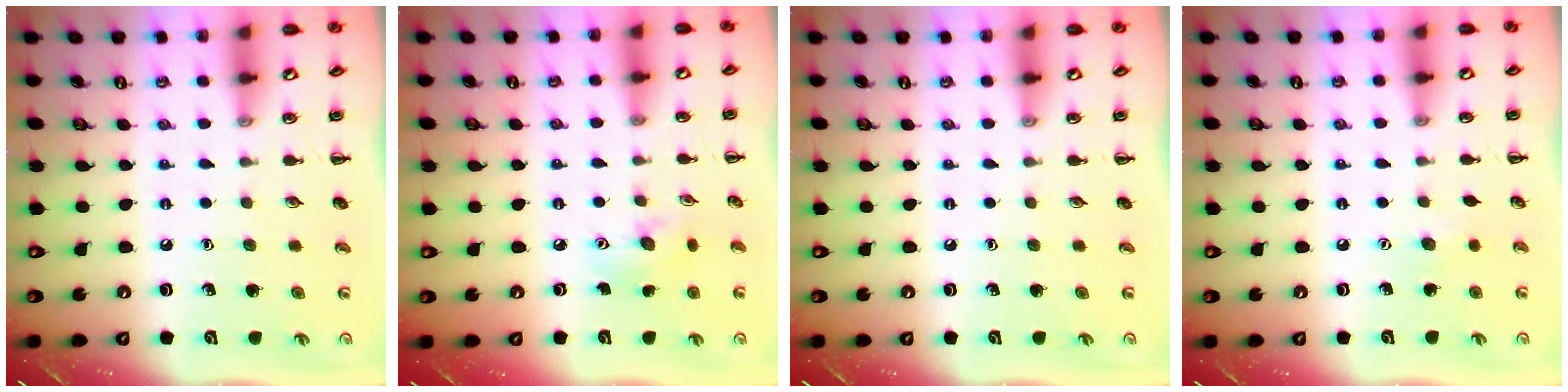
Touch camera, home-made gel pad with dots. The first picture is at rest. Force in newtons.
{"total": 7.2, "press": 7.2, "slide": 0.6}
{"total": 0.0}
{"total": 3.5, "press": 3.4, "slide": 0.9}